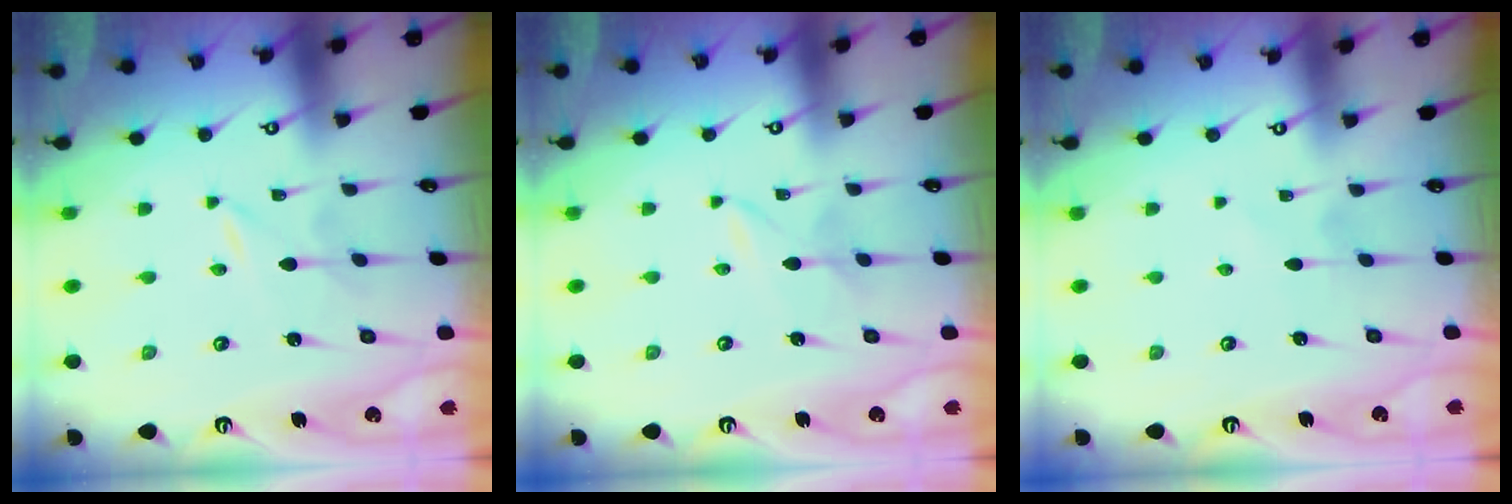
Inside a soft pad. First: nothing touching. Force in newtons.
{"total": 1.6, "press": 1.6, "slide": 0.0}
{"total": 2.7, "press": 2.7, "slide": 0.2}